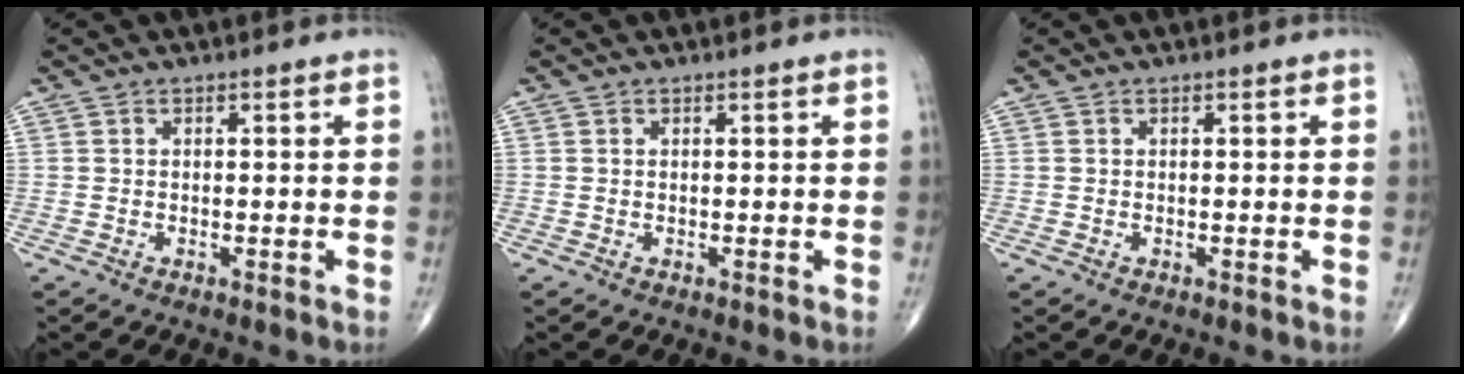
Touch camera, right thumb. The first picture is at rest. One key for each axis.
{"total": 0.0}
{"total": 0.0}